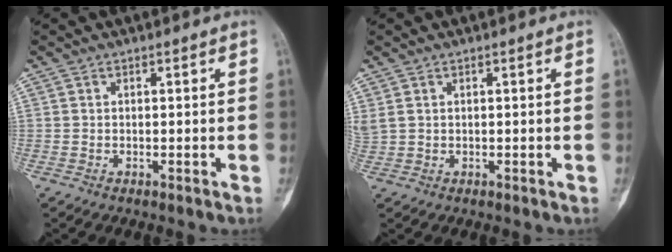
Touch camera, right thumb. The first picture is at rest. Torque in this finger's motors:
{"motor_torque": [-0.13, 0.25, 0.95, 0.10, 0.07]}